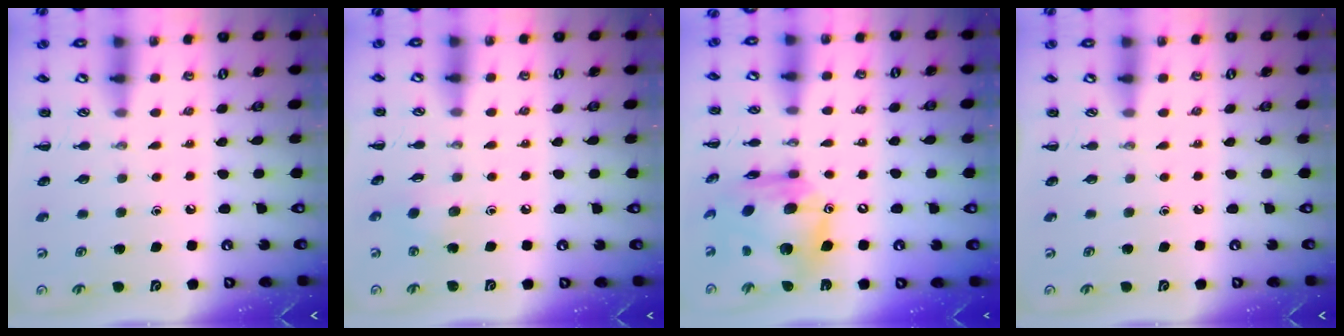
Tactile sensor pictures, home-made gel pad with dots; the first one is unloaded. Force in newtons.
{"total": 2.9, "press": 2.8, "slide": 0.6}
{"total": 14.5, "press": 13.7, "slide": 4.8}
{"total": 0.0}